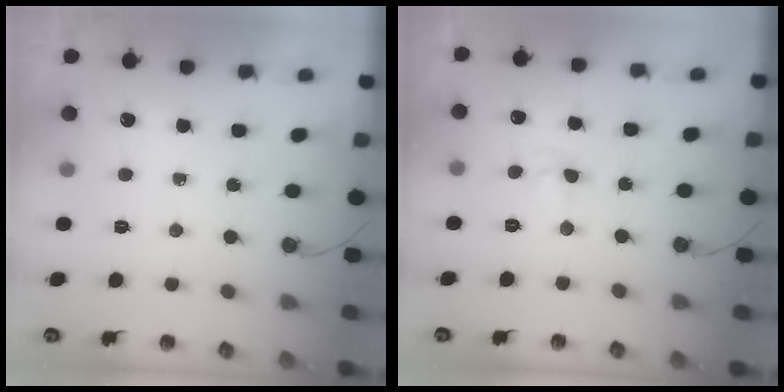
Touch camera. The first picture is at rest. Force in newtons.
{"total": 4.6, "press": 4.6, "slide": 0.5}